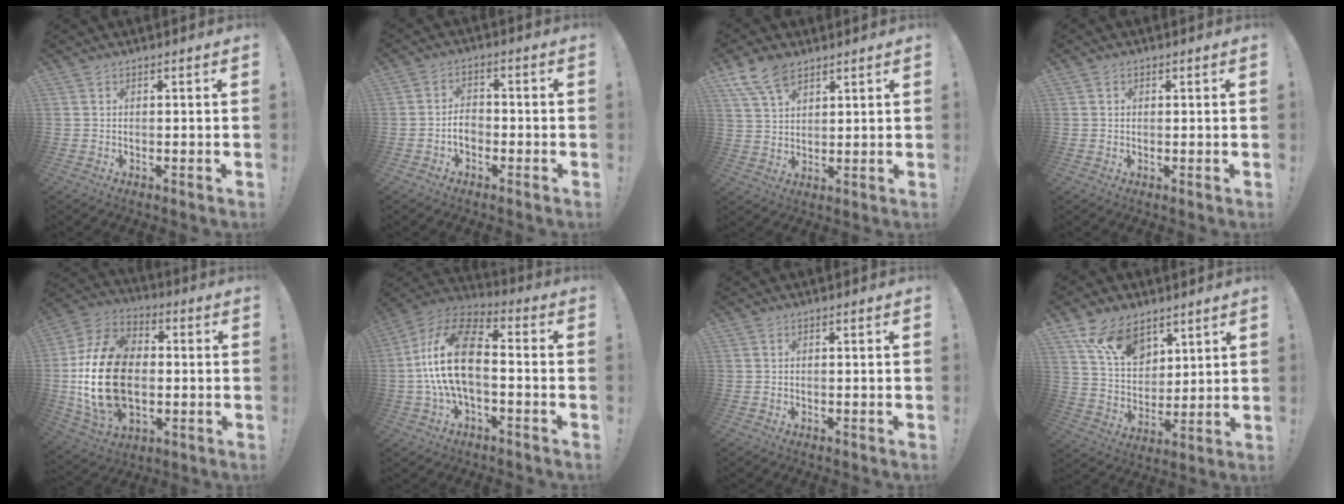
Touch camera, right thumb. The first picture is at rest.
{"total": 4.7, "force": [-2.0, 2.9, 3.1], "torque": [-0.055, 0.007, -0.038]}
{"total": 8.8, "force": [6.0, 4.6, 4.6], "torque": [-0.085, -0.023, 0.117]}
{"total": 0.8, "force": [0.2, 0.8, 0.3], "torque": [0.000, 0.000, 0.003]}
{"total": 25.1, "force": [-1.5, 17.1, 18.2], "torque": [-0.342, 0.023, -0.010]}
{"total": 18.2, "force": [-0.8, 9.7, 15.4], "torque": [-0.292, 0.023, -0.009]}
{"total": 0.0}
{"total": 14.7, "force": [9.3, 8.8, 7.3], "torque": [-0.131, -0.043, 0.178]}